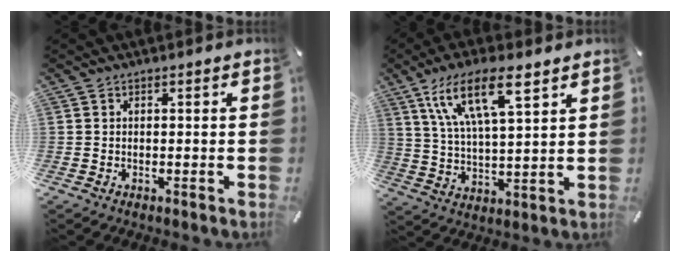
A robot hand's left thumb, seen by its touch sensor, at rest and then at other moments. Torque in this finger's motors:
{"motor_torque": [1.45, 0.65, 1.71, -1.06, 0.16]}